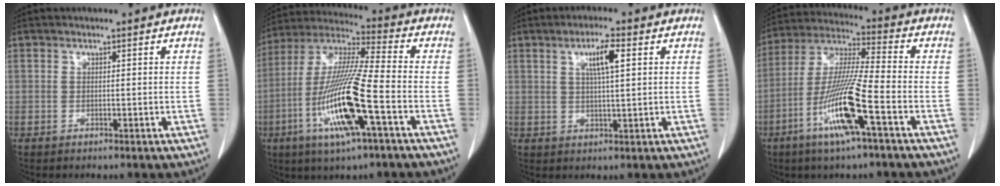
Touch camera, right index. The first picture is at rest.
{"total": 16.9, "force": [-5.7, 0.8, 15.9], "torque": [-0.329, -0.017, -0.110]}
{"total": 5.1, "force": [1.9, 0.5, 4.7], "torque": [-0.084, 0.001, 0.033]}
{"total": 13.7, "force": [-5.7, 0.1, 12.5], "torque": [-0.256, -0.012, -0.112]}